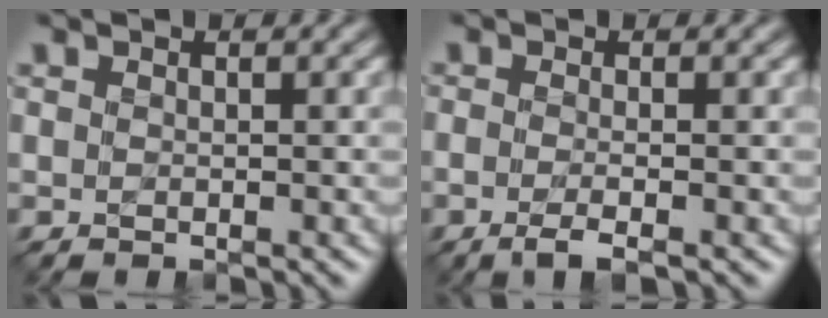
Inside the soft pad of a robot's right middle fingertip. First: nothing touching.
{"total": 1.3, "force": [-1.1, -0.2, 0.8], "torque": [-0.035, -0.001, -0.027]}